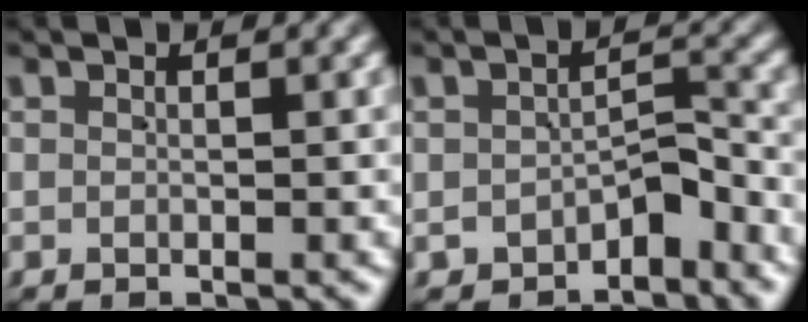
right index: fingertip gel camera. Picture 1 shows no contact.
{"total": 3.2, "force": [-2.5, 1.7, 1.0], "torque": [0.004, -0.006, -0.034]}